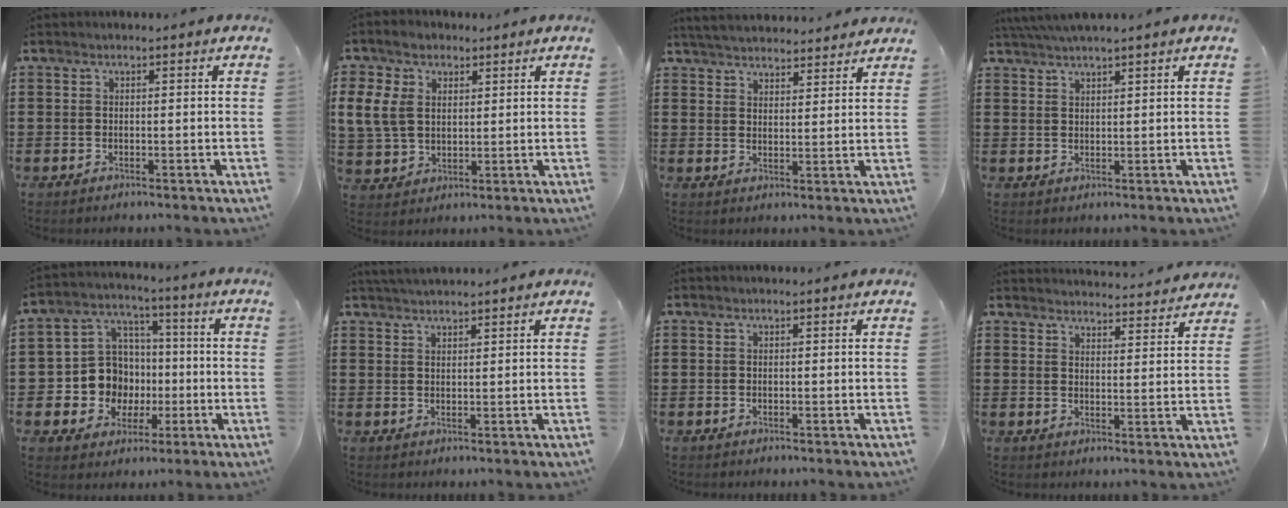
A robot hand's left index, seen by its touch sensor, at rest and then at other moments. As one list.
[{"total": 7.7, "force": [3.1, 5.8, 4.0], "torque": [-0.111, 0.016, 0.058]}, {"total": 4.3, "force": [4.3, 0.3, 0.4], "torque": [-0.023, -0.017, 0.079]}, {"total": 2.7, "force": [2.4, -0.4, 1.0], "torque": [-0.026, -0.001, 0.047]}, {"total": 9.6, "force": [-0.6, 9.3, 2.6], "torque": [-0.087, 0.005, -0.001]}, {"total": 2.0, "force": [2.0, -0.1, 0.3], "torque": [-0.010, 0.000, 0.039]}, {"total": 0.0}, {"total": 3.7, "force": [3.7, -0.2, -0.1], "torque": [-0.003, -0.025, 0.065]}]